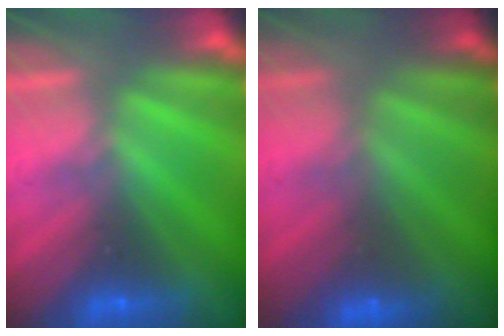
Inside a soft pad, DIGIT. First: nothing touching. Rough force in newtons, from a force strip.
{"total": 2.3}